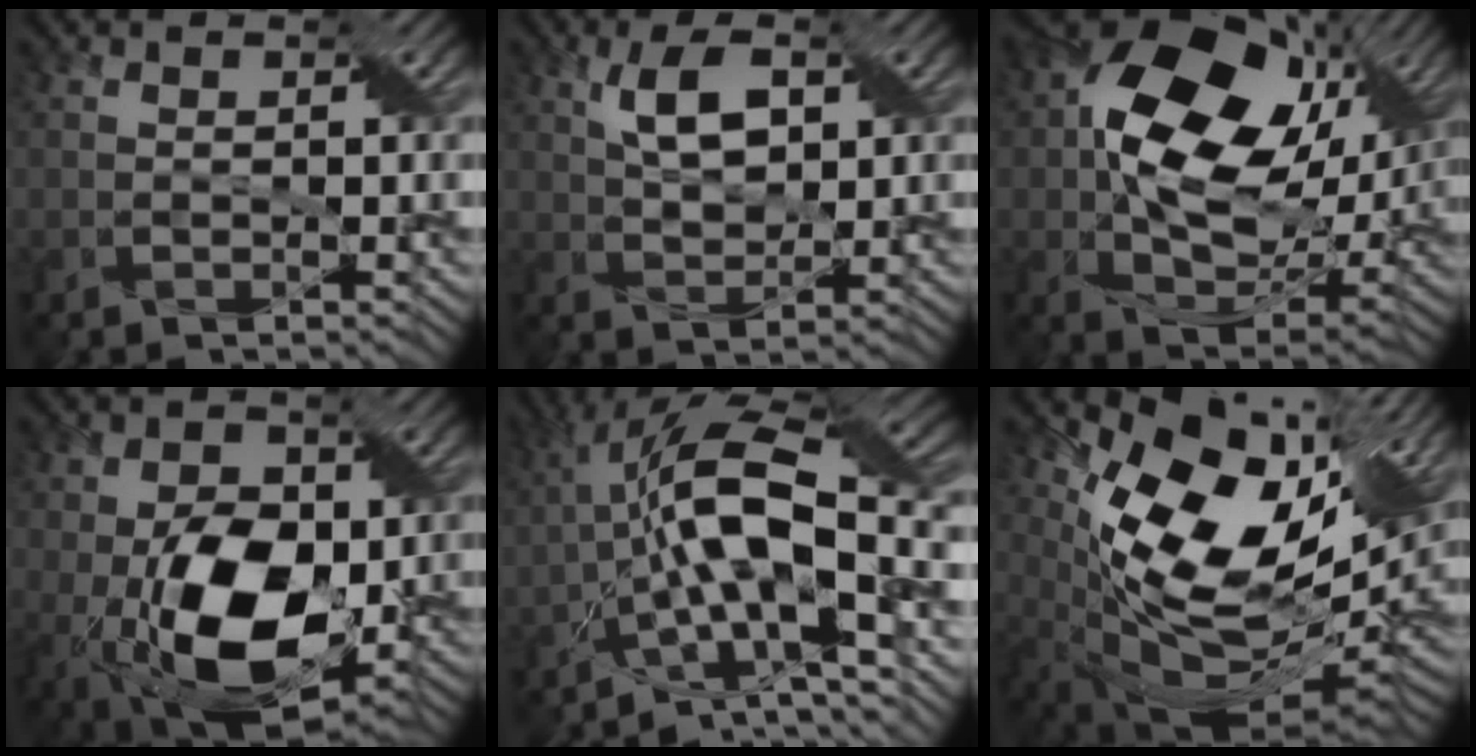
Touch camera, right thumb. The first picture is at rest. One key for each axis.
{"total": 5.6, "fx": 2.0, "fy": 2.7, "fz": 4.5, "tx": -0.093, "ty": 0.005, "tz": 0.036}
{"total": 18.0, "fx": 3.4, "fy": 11.7, "fz": 13.2, "tx": -0.232, "ty": -0.008, "tz": 0.069}
{"total": 15.2, "fx": -2.9, "fy": 9.1, "fz": 11.8, "tx": -0.212, "ty": -0.029, "tz": -0.047}
{"total": 15.4, "fx": -2.8, "fy": 5.5, "fz": 14.1, "tx": -0.238, "ty": 0.015, "tz": -0.064}
{"total": 17.6, "fx": 4.5, "fy": 10.0, "fz": 13.8, "tx": -0.257, "ty": -0.008, "tz": 0.086}